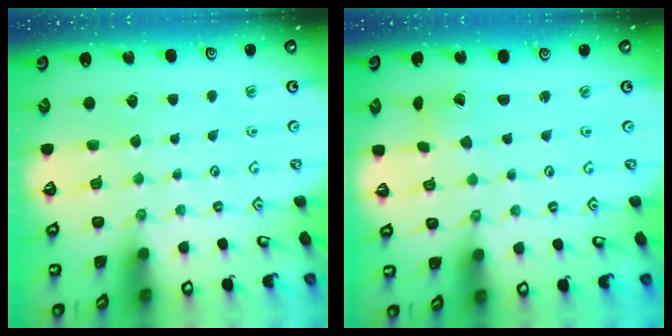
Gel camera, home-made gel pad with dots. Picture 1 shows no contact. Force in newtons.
{"total": 1.3, "press": 1.2, "slide": 0.2}